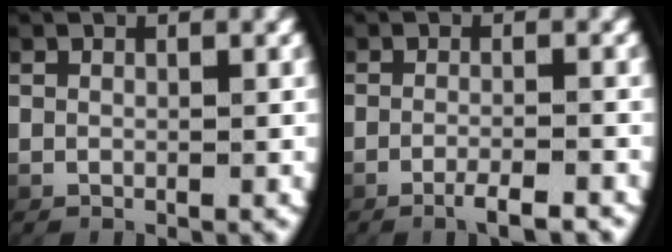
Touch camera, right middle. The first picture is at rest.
{"total": 2.6, "force": [-2.0, 0.5, 1.6], "torque": [-0.037, 0.004, -0.035]}